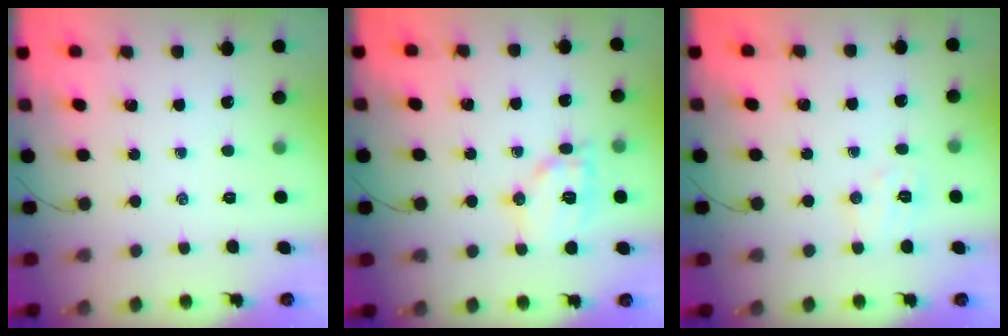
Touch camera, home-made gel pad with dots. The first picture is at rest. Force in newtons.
{"total": 11.4, "press": 11.4, "slide": 0.5}
{"total": 6.2, "press": 6.1, "slide": 1.0}